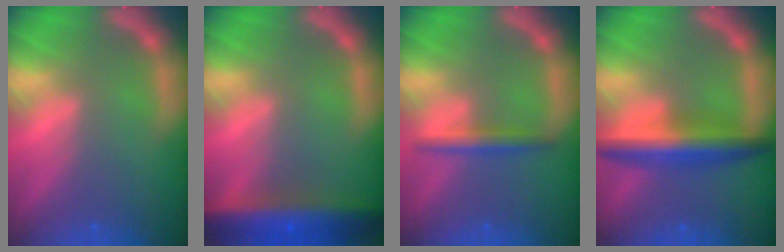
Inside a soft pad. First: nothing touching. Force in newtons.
{"total": 8.6}
{"total": 2.4}
{"total": 6.0}